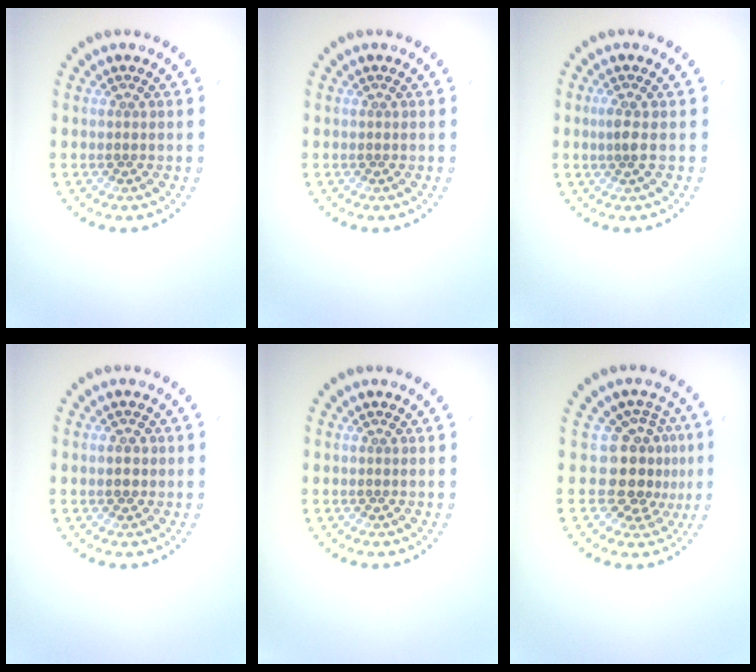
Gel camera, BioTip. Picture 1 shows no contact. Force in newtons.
{"total": 0.0}
{"total": 1.6, "press": 1.3, "slide": 1.0}
{"total": 1.5, "press": 1.5, "slide": 0.1}
{"total": 0.0}
{"total": 4.1, "press": 3.2, "slide": 2.6}